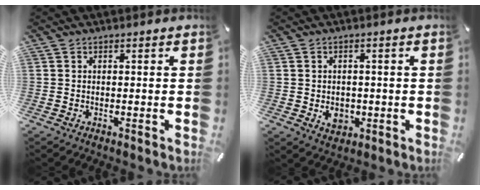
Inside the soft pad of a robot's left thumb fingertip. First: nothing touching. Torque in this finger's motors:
{"motor_torque": [0.00, 0.09, 0.02, -0.02, 0.01]}